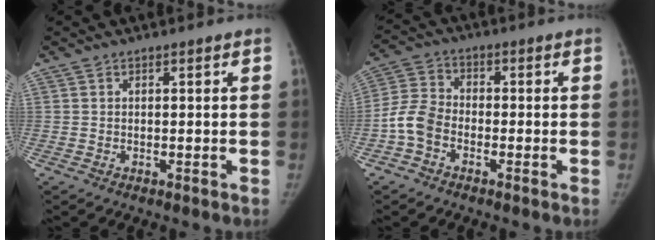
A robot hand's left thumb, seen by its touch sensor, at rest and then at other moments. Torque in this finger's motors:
{"motor_torque": [-0.29, 0.42, 0.85, 0.01, 0.12]}